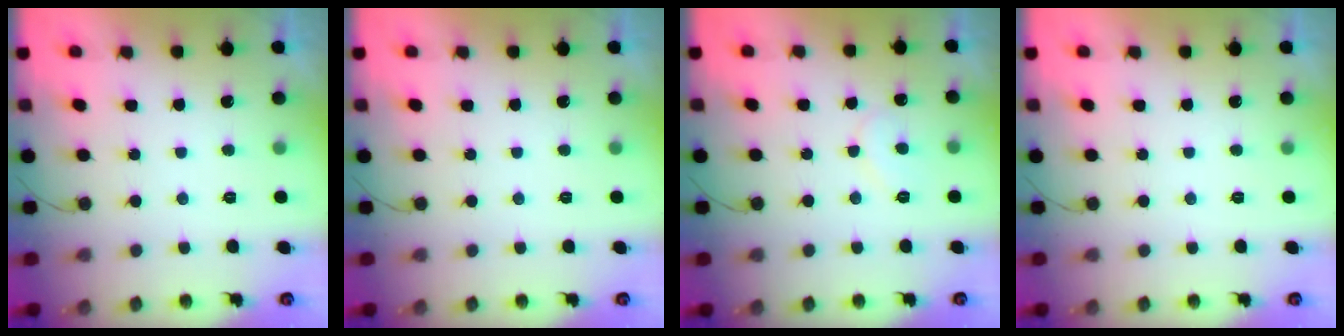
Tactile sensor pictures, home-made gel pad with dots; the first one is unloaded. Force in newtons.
{"total": 0.0}
{"total": 7.4, "press": 7.4, "slide": 0.6}
{"total": 0.0}